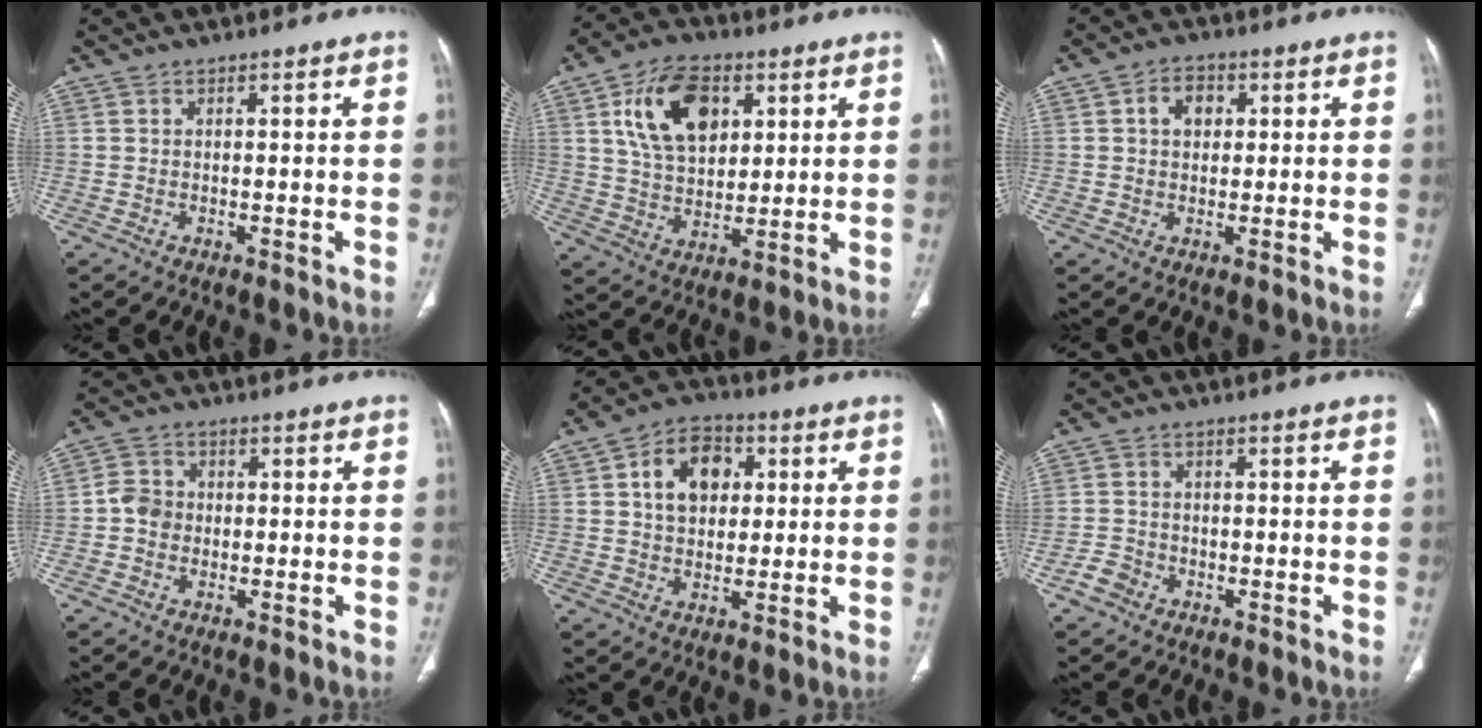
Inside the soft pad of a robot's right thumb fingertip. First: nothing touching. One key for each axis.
{"total": 14.8, "fx": 5.4, "fy": 9.3, "fz": 10.2, "tx": -0.153, "ty": -0.013, "tz": 0.102}
{"total": 4.5, "fx": 1.1, "fy": 3.5, "fz": 2.7, "tx": -0.026, "ty": 0.007, "tz": 0.015}
{"total": 3.8, "fx": -0.6, "fy": 3.4, "fz": 1.6, "tx": -0.014, "ty": 0.009, "tz": -0.018}
{"total": 10.3, "fx": 2.5, "fy": 7.5, "fz": 6.6, "tx": -0.078, "ty": 0.007, "tz": 0.036}
{"total": 3.0, "fx": -1.8, "fy": 2.3, "fz": 0.9, "tx": -0.012, "ty": 0.014, "tz": -0.037}